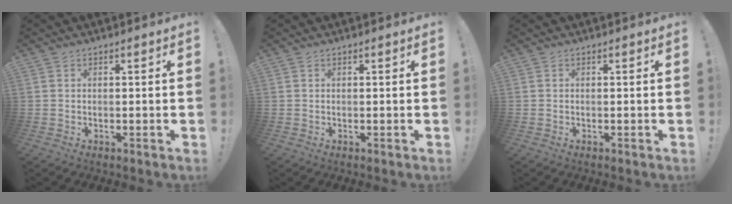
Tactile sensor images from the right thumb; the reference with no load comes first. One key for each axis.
{"total": 0.0}
{"total": 0.0}